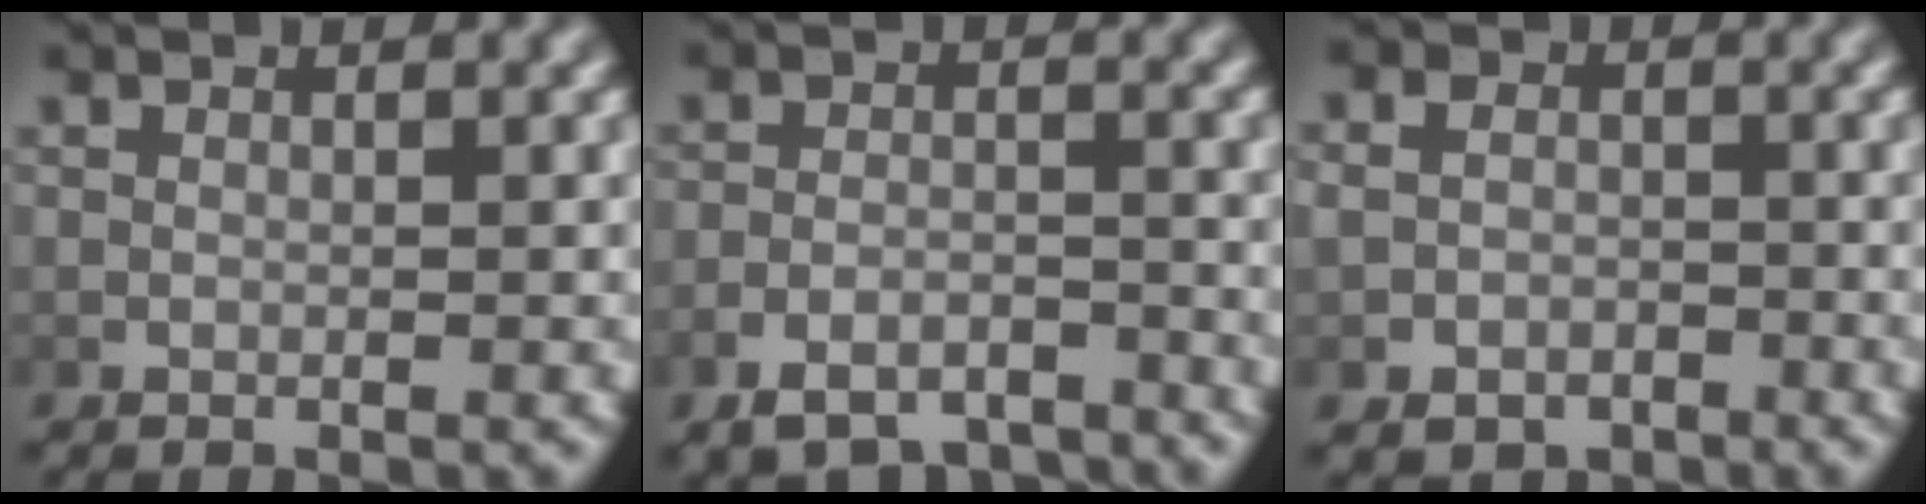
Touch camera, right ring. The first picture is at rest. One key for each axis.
{"total": 5.4, "fx": -5.0, "fy": 1.8, "fz": 1.3, "tx": -0.014, "ty": -0.008, "tz": -0.081}
{"total": 4.2, "fx": -2.5, "fy": 3.2, "fz": 0.9, "tx": -0.004, "ty": -0.013, "tz": -0.043}